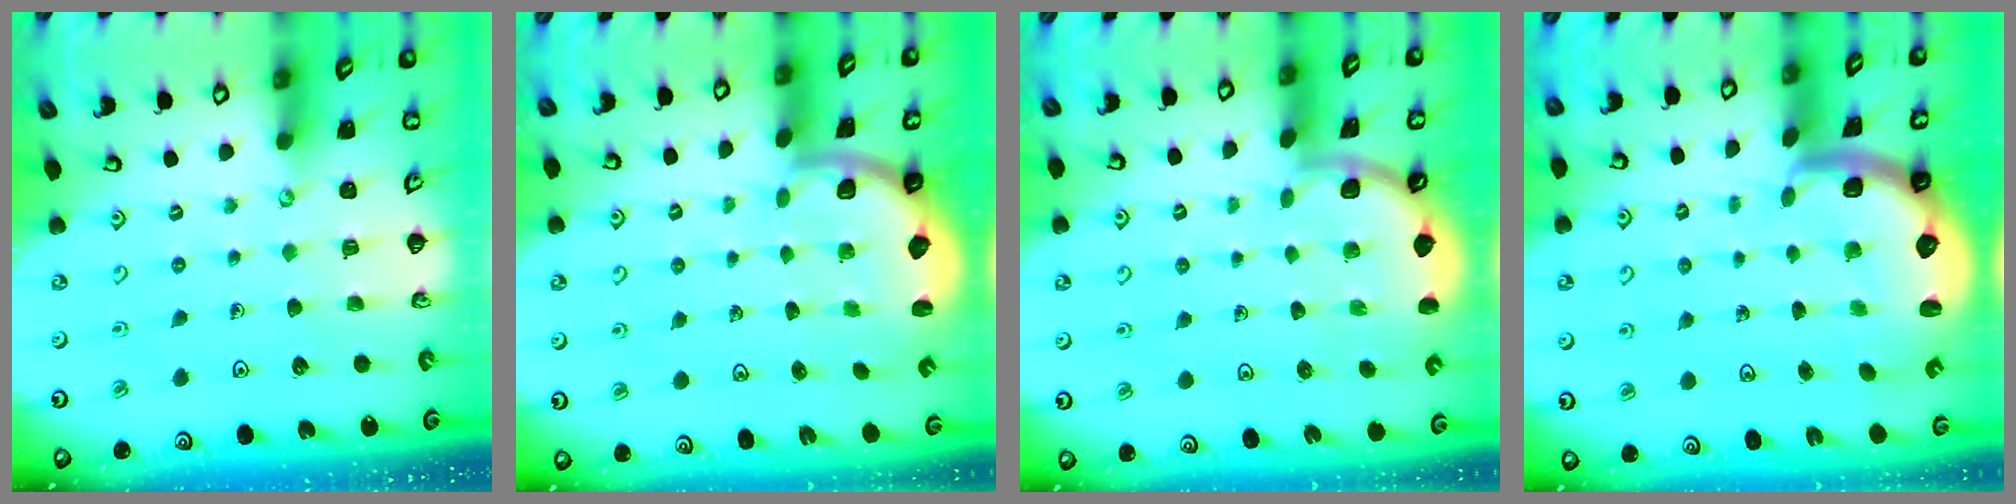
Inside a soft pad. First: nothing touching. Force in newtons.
{"total": 2.0, "press": 2.0, "slide": 0.5}
{"total": 1.9, "press": 1.9, "slide": 0.0}
{"total": 2.9, "press": 2.6, "slide": 1.4}